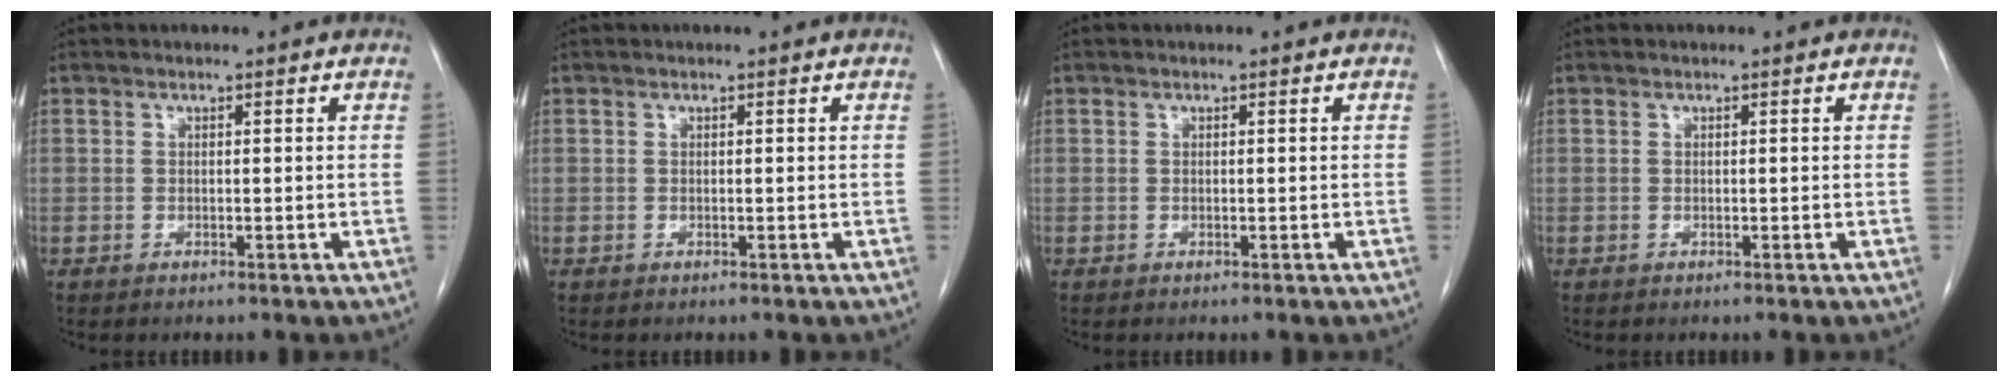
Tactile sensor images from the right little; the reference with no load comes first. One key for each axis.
{"total": 0.0}
{"total": 0.0}
{"total": 0.0}